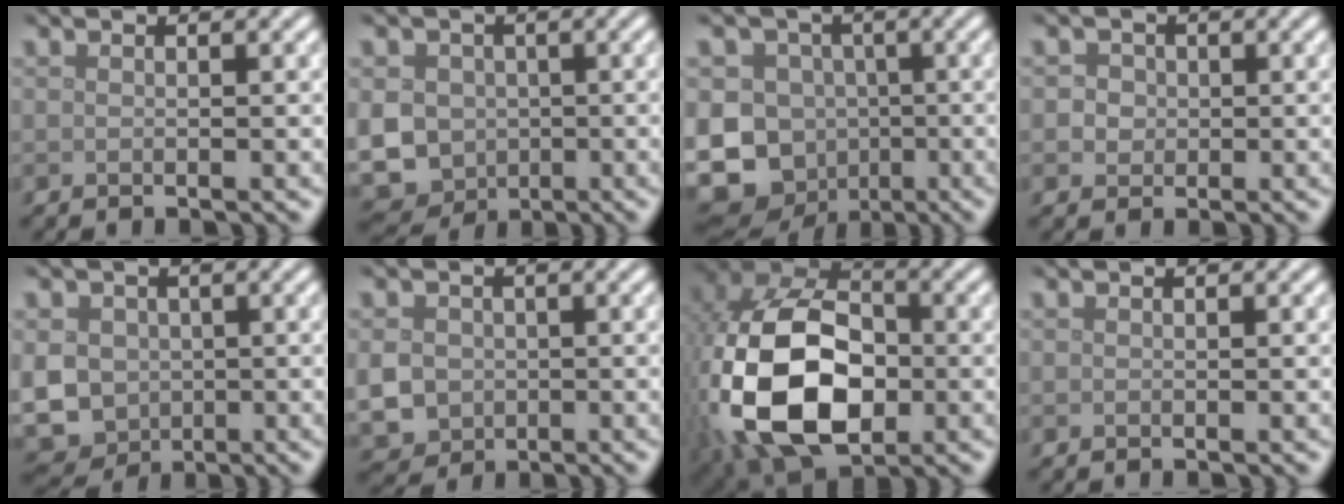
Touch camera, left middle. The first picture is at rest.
{"total": 10.6, "force": [-1.3, 9.5, 4.4], "torque": [-0.087, -0.011, -0.058]}
{"total": 14.9, "force": [-4.1, 13.3, 5.4], "torque": [-0.124, -0.021, -0.093]}
{"total": 3.3, "force": [0.8, 2.9, 1.3], "torque": [-0.006, 0.014, 0.003]}
{"total": 9.2, "force": [-0.8, 8.2, 4.0], "torque": [-0.087, -0.010, -0.047]}
{"total": 4.8, "force": [-0.6, 4.3, 2.1], "torque": [-0.063, -0.012, -0.014]}
{"total": 15.5, "force": [-3.3, 10.2, 11.2], "torque": [-0.243, -0.023, -0.064]}
{"total": 0.0}